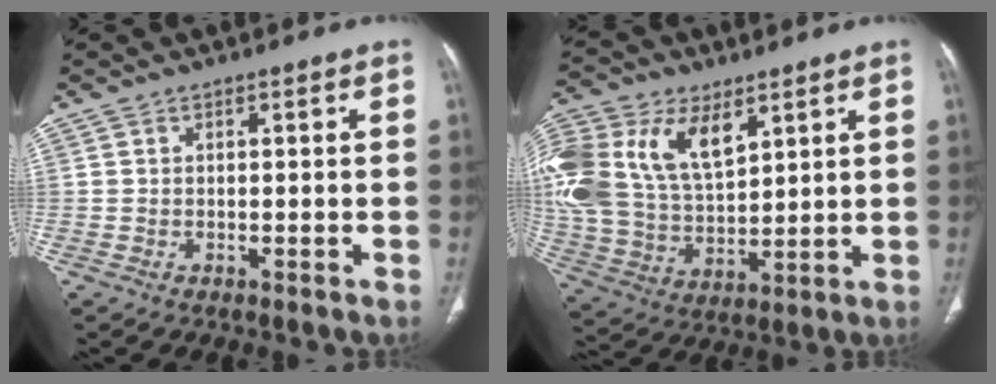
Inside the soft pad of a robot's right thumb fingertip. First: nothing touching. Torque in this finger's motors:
{"motor_torque": [0.47, 0.52, 1.28, 0.79, 0.26]}